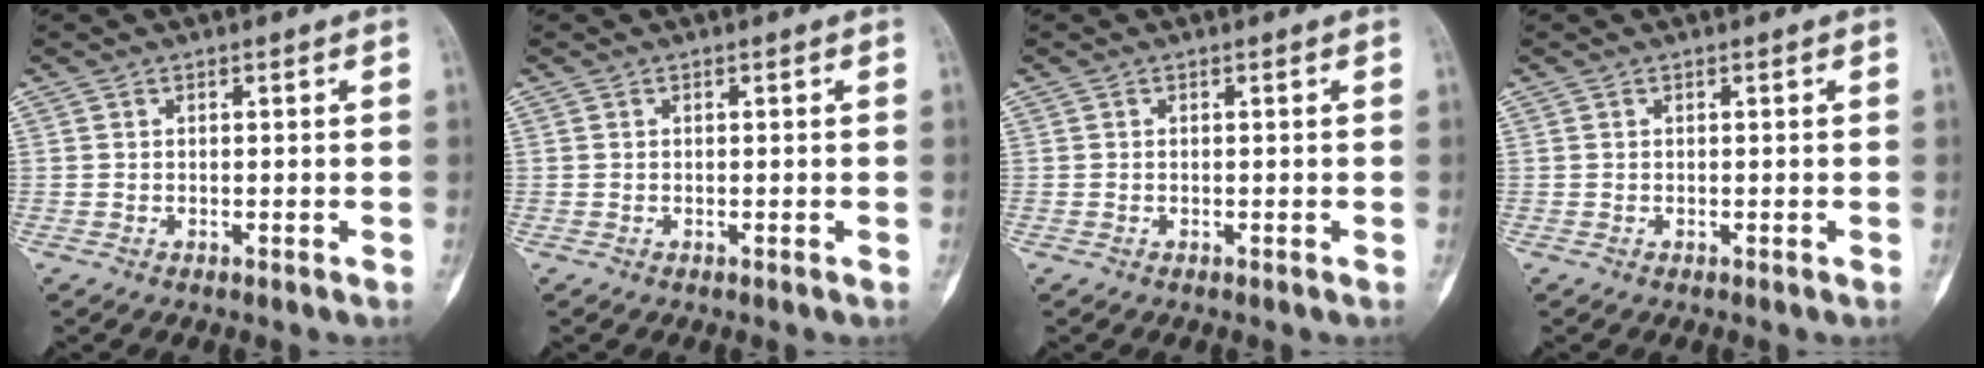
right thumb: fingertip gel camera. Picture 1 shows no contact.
{"total": 0.0}
{"total": 0.0}
{"total": 0.0}